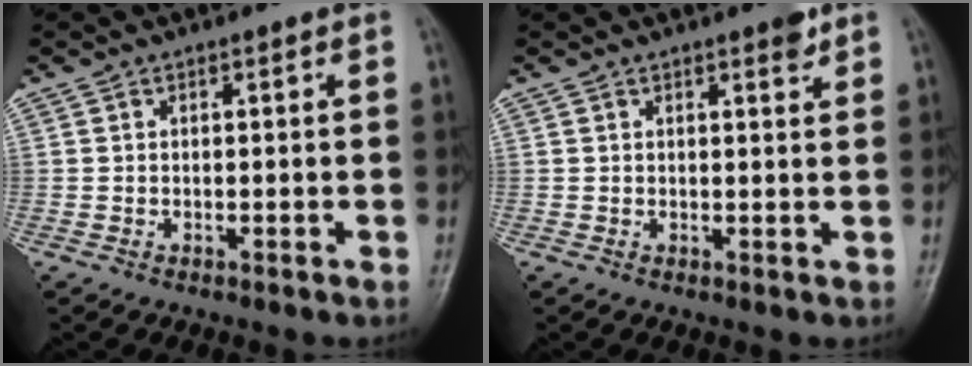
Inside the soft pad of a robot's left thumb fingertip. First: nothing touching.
{"total": 2.2, "force": [1.5, 0.6, 1.4], "torque": [-0.017, -0.008, 0.020]}